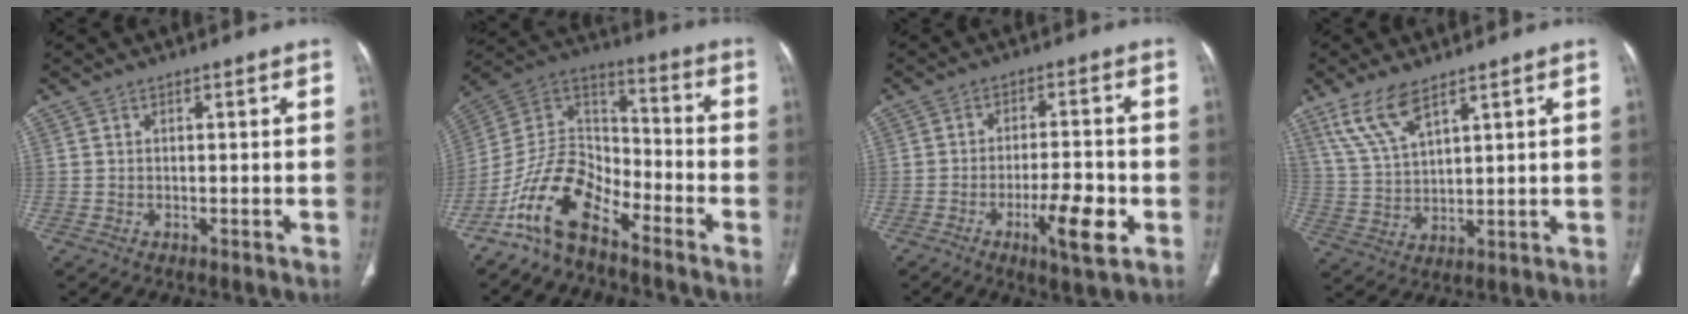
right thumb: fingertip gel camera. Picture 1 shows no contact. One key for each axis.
{"total": 13.8, "fx": -9.5, "fy": 6.6, "fz": 7.5, "tx": -0.122, "ty": 0.087, "tz": -0.194}
{"total": 8.8, "fx": -3.4, "fy": 2.1, "fz": 7.8, "tx": -0.126, "ty": 0.010, "tz": -0.052}
{"total": 8.7, "fx": 6.0, "fy": 2.8, "fz": 5.7, "tx": -0.117, "ty": -0.020, "tz": 0.133}